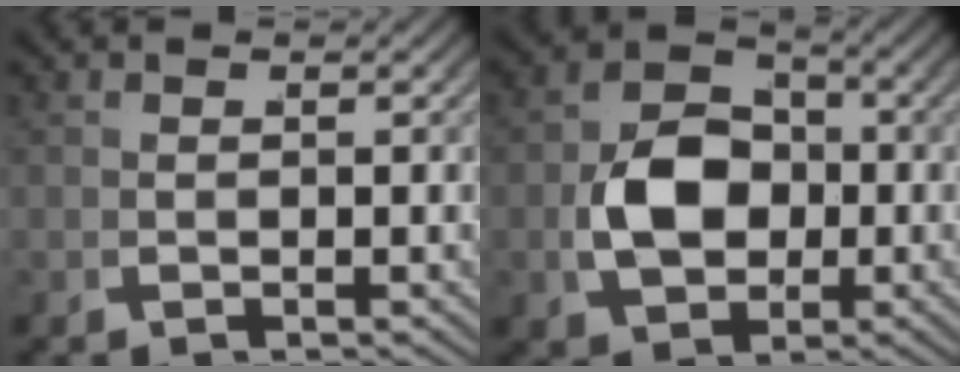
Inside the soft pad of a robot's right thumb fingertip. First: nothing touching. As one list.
[{"total": 8.0, "force": [0.0, 5.9, 5.4], "torque": [-0.109, -0.012, 0.008]}]